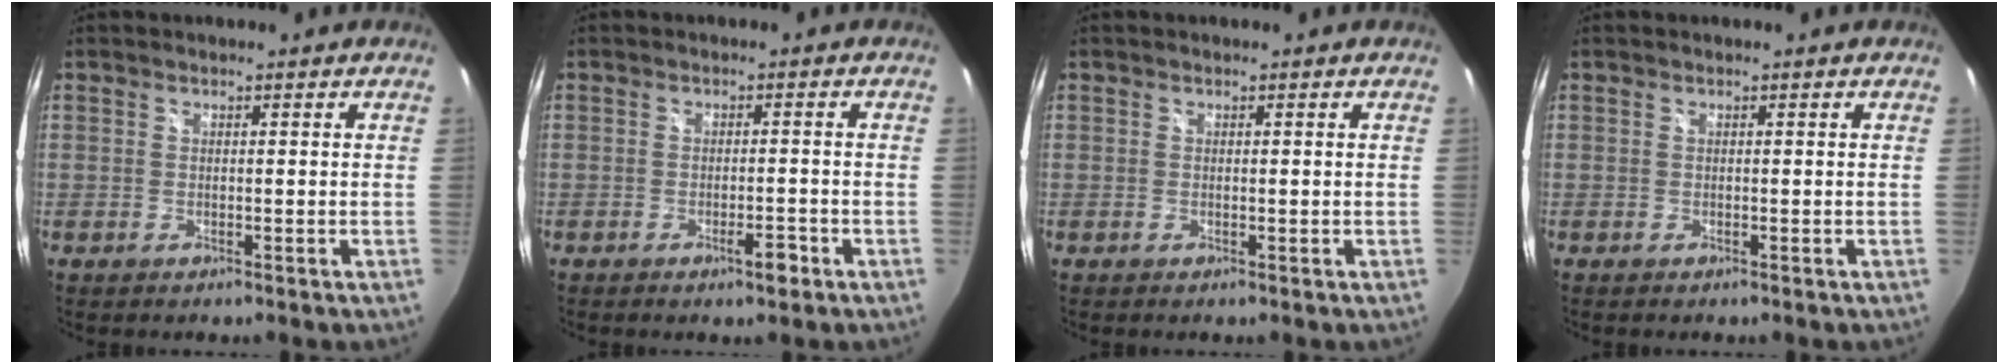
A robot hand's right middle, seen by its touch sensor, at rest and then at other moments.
{"total": 2.8, "force": [-1.7, 0.8, 2.1], "torque": [-0.037, -0.004, -0.025]}
{"total": 0.0}
{"total": 0.0}